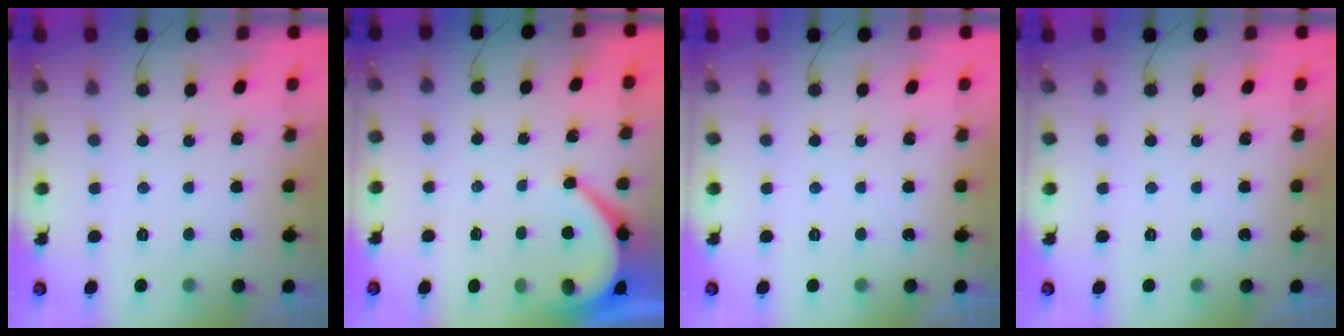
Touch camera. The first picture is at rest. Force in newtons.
{"total": 5.3, "press": 5.3, "slide": 0.4}
{"total": 0.0}
{"total": 0.0}